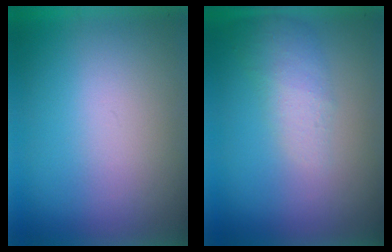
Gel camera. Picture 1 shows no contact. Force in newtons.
{"total": 2.2}